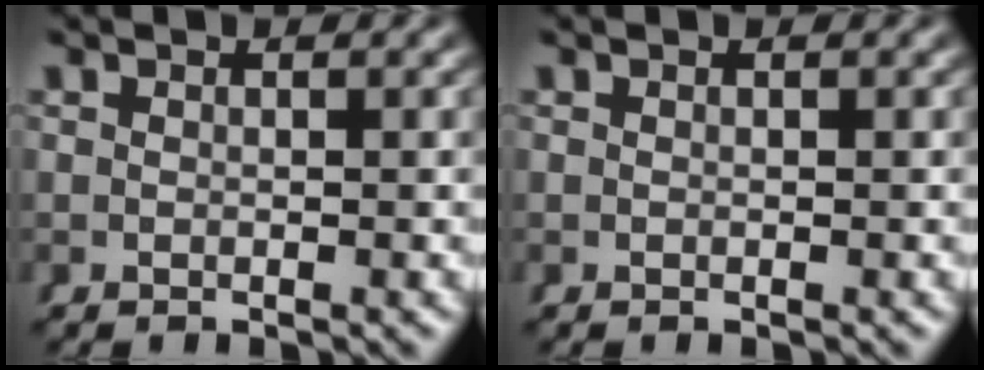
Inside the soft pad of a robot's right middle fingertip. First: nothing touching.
{"total": 0.0}